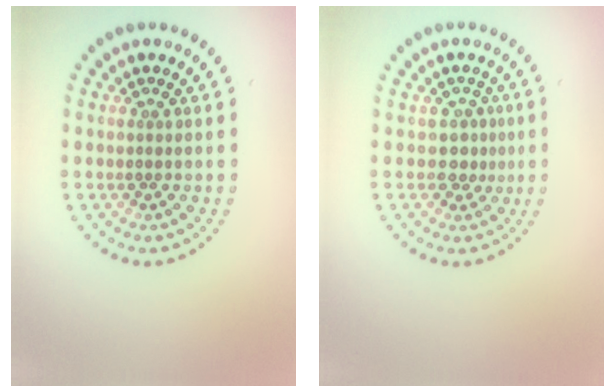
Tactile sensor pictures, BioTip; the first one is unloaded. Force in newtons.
{"total": 2.0, "press": 1.4, "slide": 1.4}